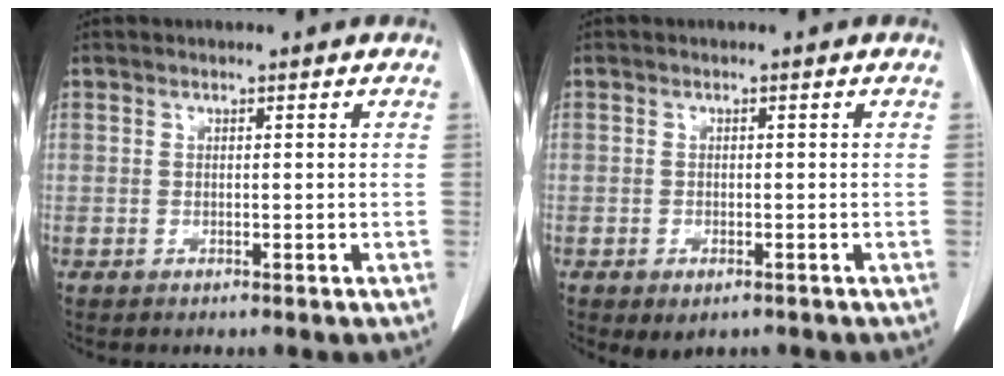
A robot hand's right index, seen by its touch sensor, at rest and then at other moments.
{"total": 2.4, "force": [-1.3, 1.4, 1.5], "torque": [-0.018, -0.003, -0.008]}